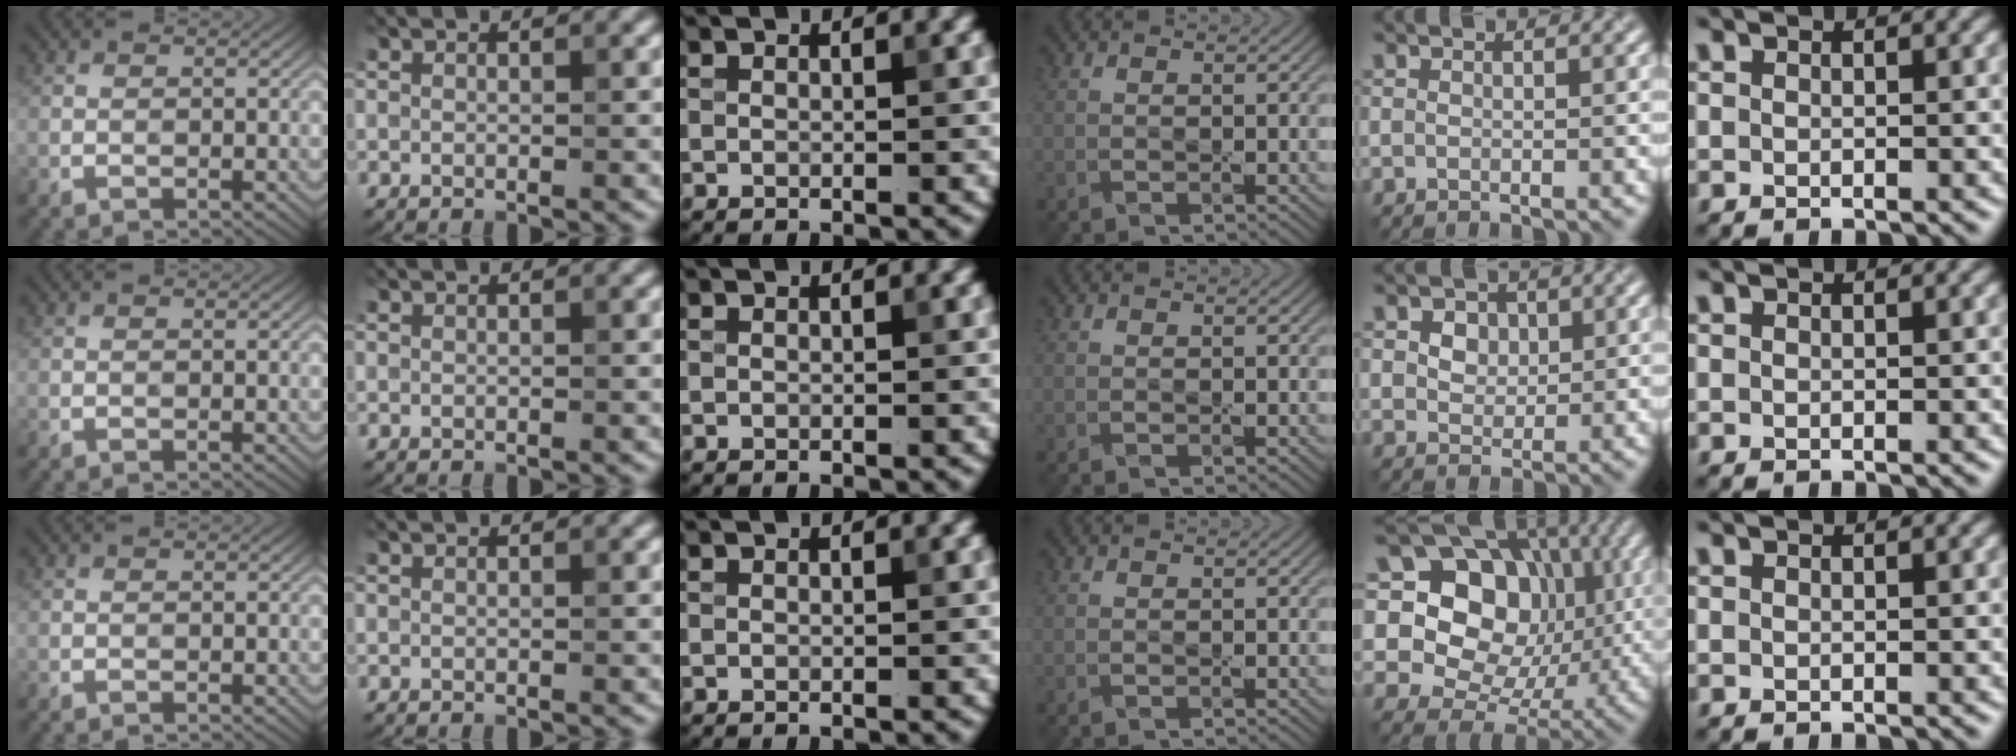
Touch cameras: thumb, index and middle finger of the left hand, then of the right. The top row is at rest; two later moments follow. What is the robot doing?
{"motion": "press", "object": "mouse"}